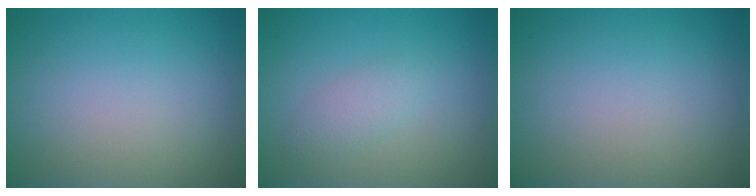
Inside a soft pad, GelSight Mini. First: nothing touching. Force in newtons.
{"total": 1.7, "press": 1.7, "slide": 0.1}
{"total": 0.0}